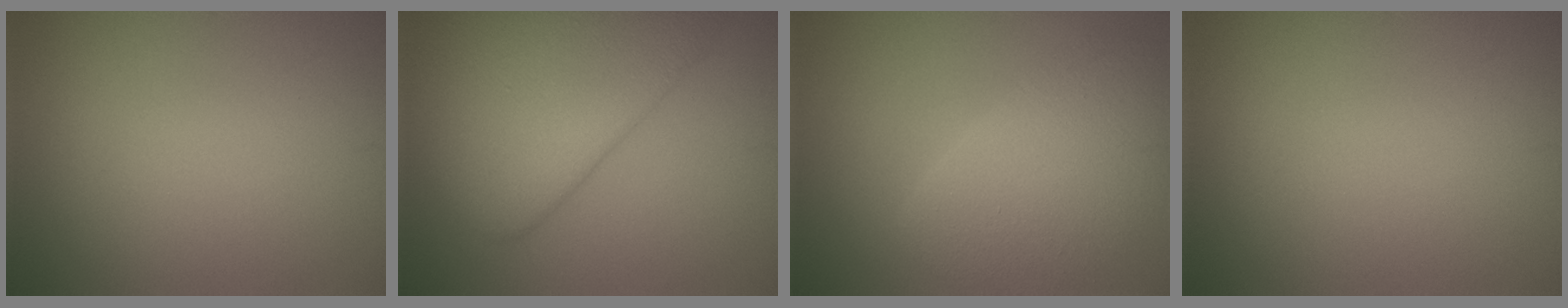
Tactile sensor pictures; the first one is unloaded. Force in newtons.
{"total": 8.9, "press": 8.9, "slide": 0.5}
{"total": 5.8, "press": 5.8, "slide": 0.3}
{"total": 0.0}